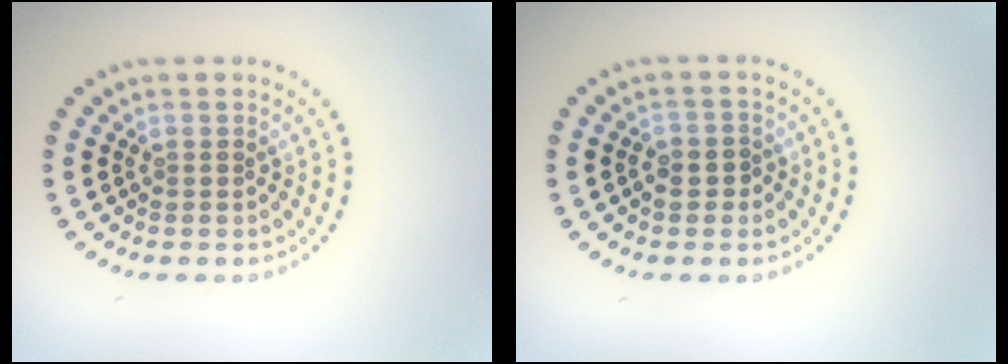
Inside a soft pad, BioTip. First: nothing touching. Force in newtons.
{"total": 1.5, "press": 1.4, "slide": 0.6}